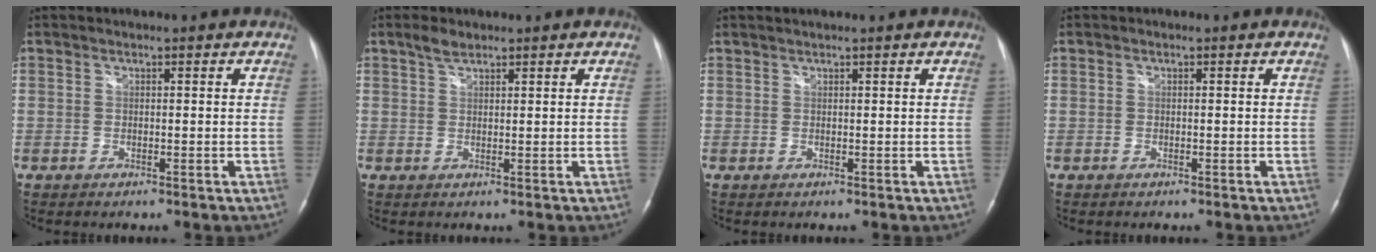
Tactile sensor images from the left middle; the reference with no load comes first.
{"total": 2.4, "force": [1.8, 0.7, 1.4], "torque": [-0.034, 0.006, 0.037]}
{"total": 1.4, "force": [1.2, -0.4, 0.6], "torque": [-0.007, 0.017, 0.024]}
{"total": 0.0}